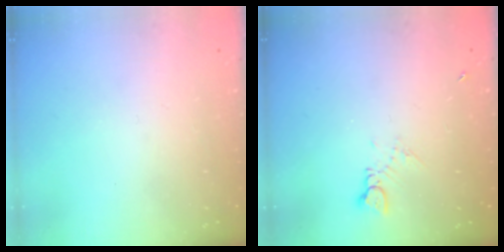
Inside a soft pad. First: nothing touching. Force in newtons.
{"total": 3.0, "press": 2.9, "slide": 0.4}